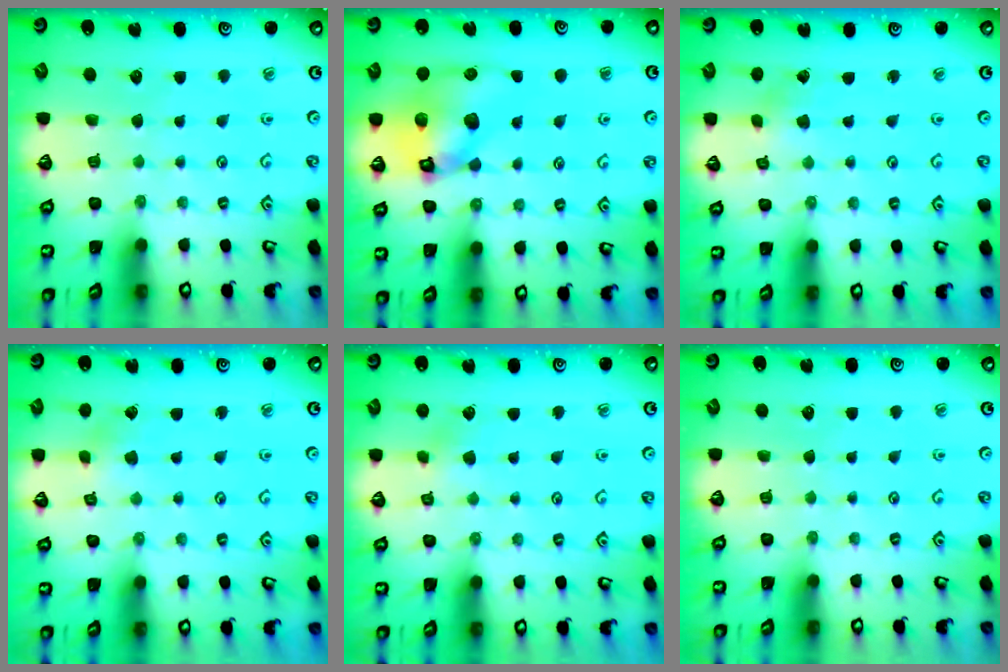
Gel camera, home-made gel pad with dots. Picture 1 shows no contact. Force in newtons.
{"total": 13.5, "press": 13.3, "slide": 1.9}
{"total": 1.3, "press": 1.3, "slide": 0.2}
{"total": 2.0, "press": 2.0, "slide": 0.1}
{"total": 2.9, "press": 2.9, "slide": 0.3}
{"total": 0.0}